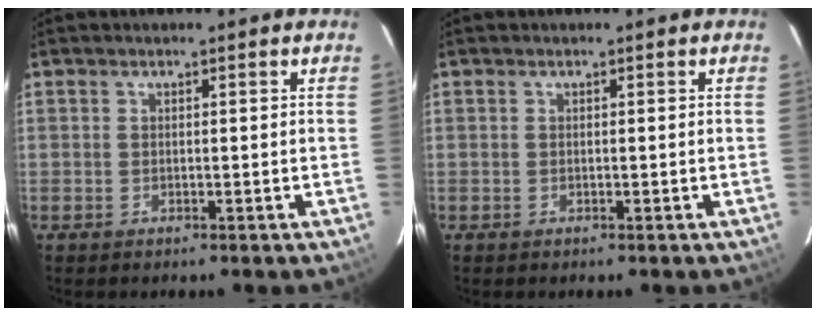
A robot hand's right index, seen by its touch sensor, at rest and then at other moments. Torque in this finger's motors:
{"motor_torque": [-0.01, 0.00, 0.00, 0.00]}